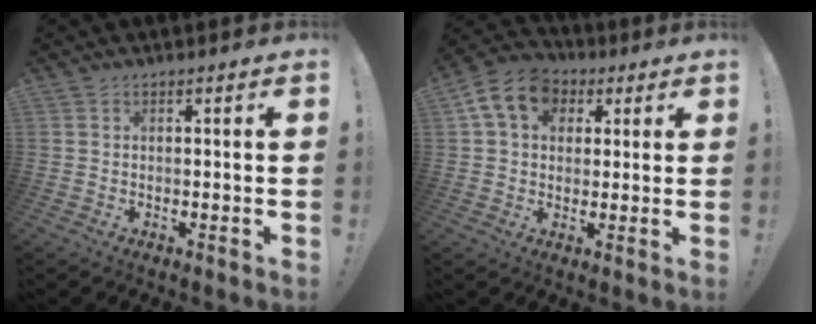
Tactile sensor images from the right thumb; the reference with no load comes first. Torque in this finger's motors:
{"motor_torque": [0.86, 1.37, 0.50, -0.35, 0.19]}